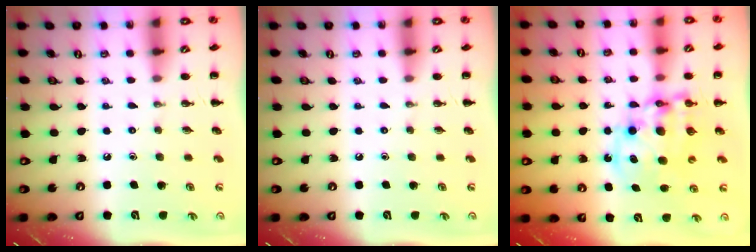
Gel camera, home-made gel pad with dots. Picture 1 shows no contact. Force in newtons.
{"total": 0.0}
{"total": 12.1, "press": 11.8, "slide": 2.9}